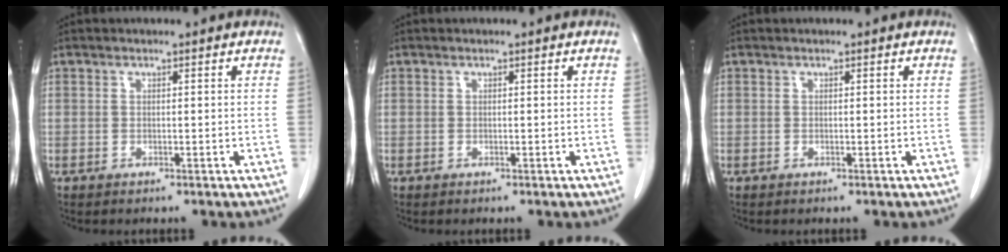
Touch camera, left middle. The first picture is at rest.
{"total": 0.0}
{"total": 0.0}